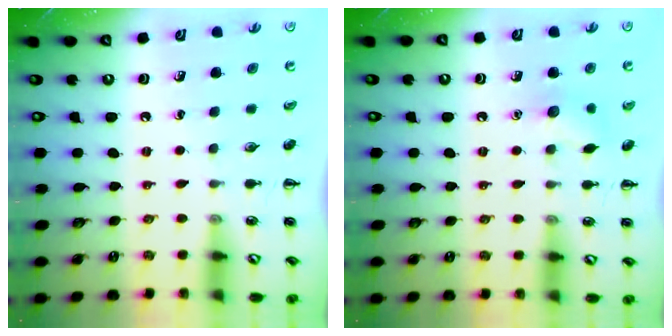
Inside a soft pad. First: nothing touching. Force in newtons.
{"total": 6.9, "press": 6.8, "slide": 1.5}